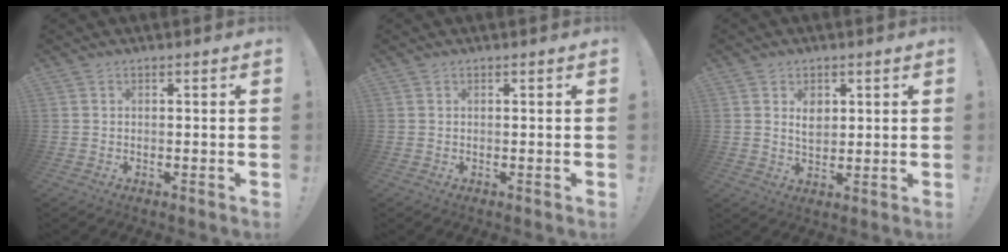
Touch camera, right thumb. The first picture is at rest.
{"total": 0.0}
{"total": 4.8, "force": [1.8, 3.7, 2.4], "torque": [-0.032, -0.004, 0.030]}